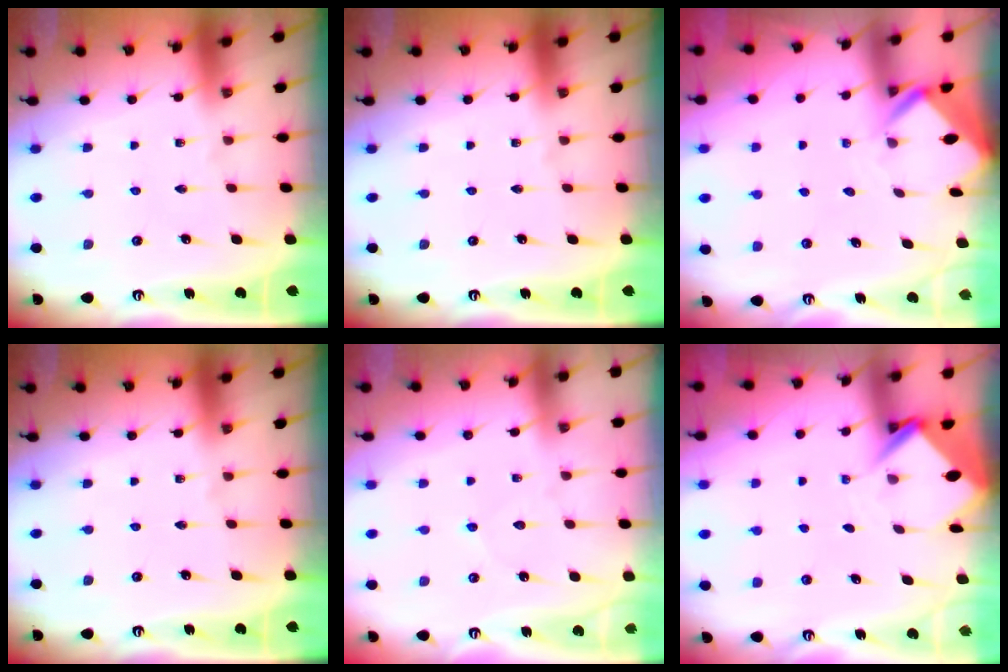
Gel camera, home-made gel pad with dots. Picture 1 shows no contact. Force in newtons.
{"total": 0.0}
{"total": 3.0, "press": 3.0, "slide": 0.2}
{"total": 0.0}
{"total": 2.3, "press": 2.3, "slide": 0.3}
{"total": 3.9, "press": 3.9, "slide": 0.1}